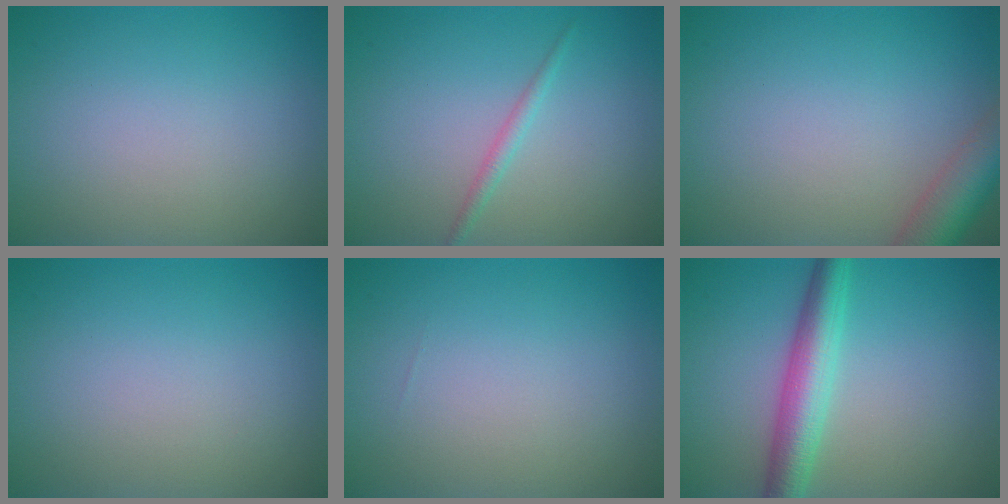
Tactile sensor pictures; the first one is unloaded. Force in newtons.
{"total": 1.1, "press": 1.1, "slide": 0.0}
{"total": 4.9, "press": 4.8, "slide": 0.4}
{"total": 0.0}
{"total": 0.0}
{"total": 4.9, "press": 4.9, "slide": 0.0}